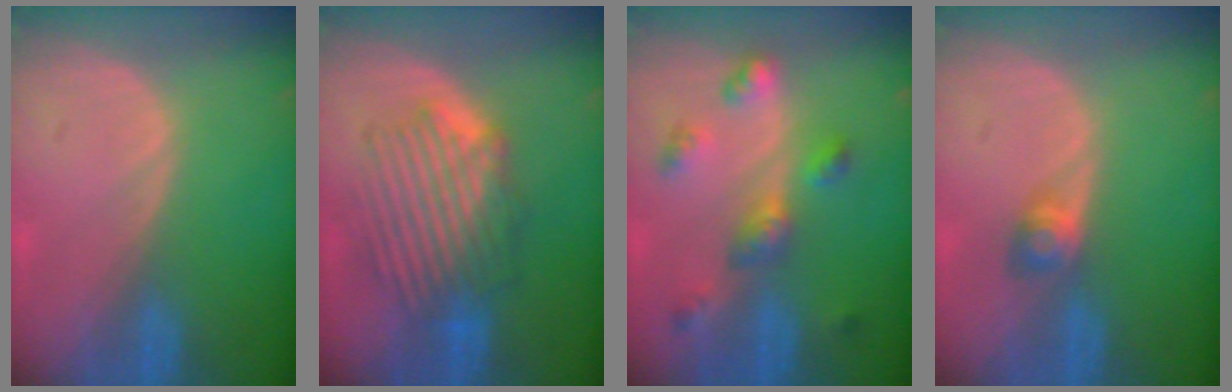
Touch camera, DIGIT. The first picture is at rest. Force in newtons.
{"total": 8.8, "press": 8.3, "slide": 2.9}
{"total": 6.3, "press": 5.8, "slide": 2.4}
{"total": 2.8, "press": 2.5, "slide": 1.1}